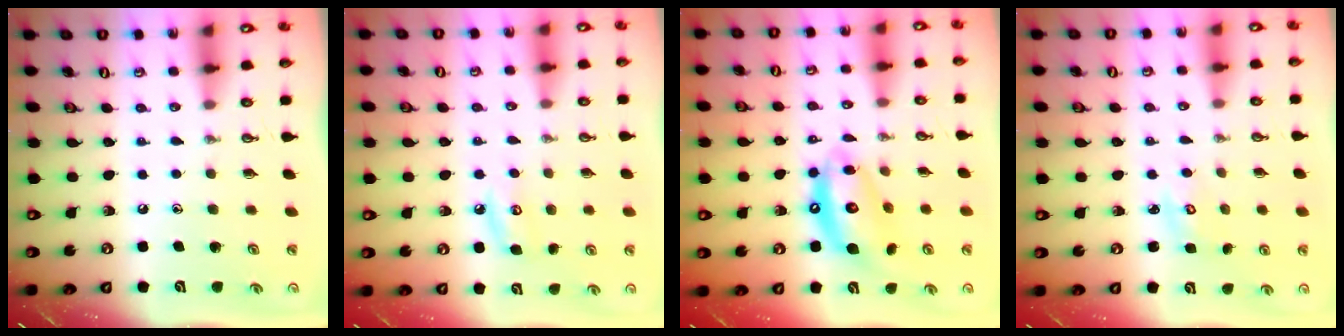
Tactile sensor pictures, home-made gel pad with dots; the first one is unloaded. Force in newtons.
{"total": 6.6, "press": 6.6, "slide": 0.7}
{"total": 12.6, "press": 12.5, "slide": 1.4}
{"total": 2.7, "press": 2.7, "slide": 0.3}